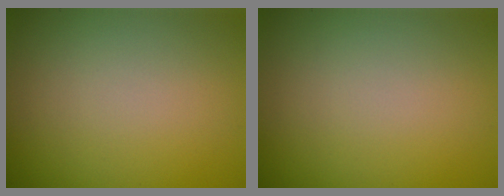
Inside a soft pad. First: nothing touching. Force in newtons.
{"total": 0.0}